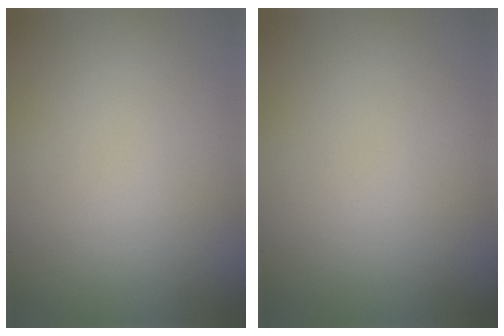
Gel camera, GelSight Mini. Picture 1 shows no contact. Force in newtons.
{"total": 0.0}